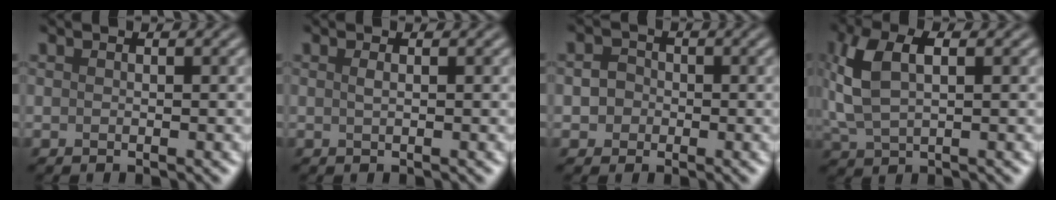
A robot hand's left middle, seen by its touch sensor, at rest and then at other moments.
{"total": 0.7, "force": [0.2, 0.3, 0.7], "torque": [-0.011, 0.004, 0.003]}
{"total": 1.9, "force": [-0.2, 1.8, 0.7], "torque": [-0.001, 0.001, -0.009]}
{"total": 5.6, "force": [1.4, 2.9, 4.6], "torque": [-0.105, 0.009, 0.025]}